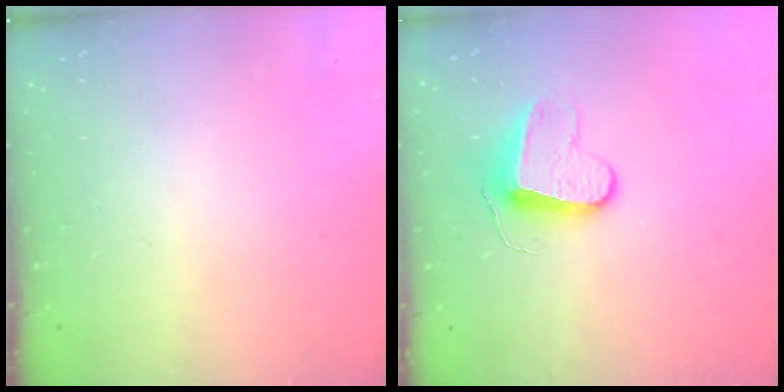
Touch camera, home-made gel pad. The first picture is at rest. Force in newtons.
{"total": 9.6, "press": 9.5, "slide": 0.6}